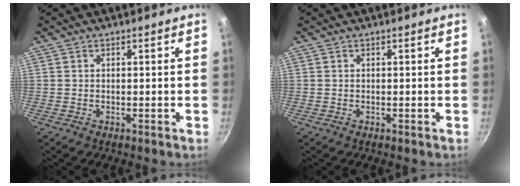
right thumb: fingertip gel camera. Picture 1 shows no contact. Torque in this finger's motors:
{"motor_torque": [-0.02, 0.01, -0.21, 0.21, 0.00]}